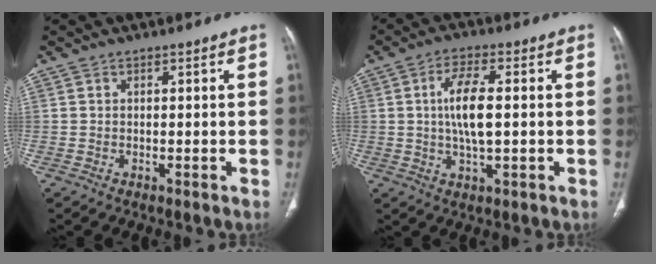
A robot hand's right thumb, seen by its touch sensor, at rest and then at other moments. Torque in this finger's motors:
{"motor_torque": [2.13, 2.88, 1.48, -0.39, 0.44]}